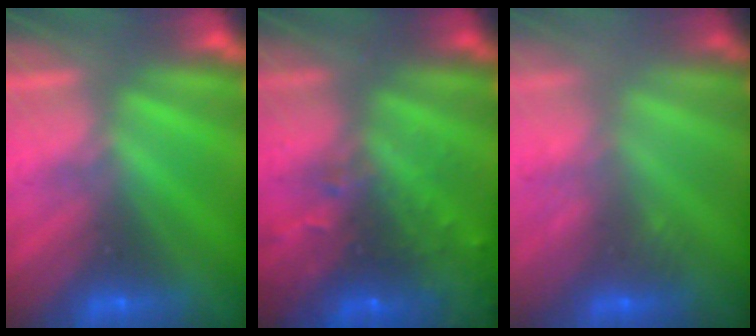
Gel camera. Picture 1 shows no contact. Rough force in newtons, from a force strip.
{"total": 7.6}
{"total": 3.2}